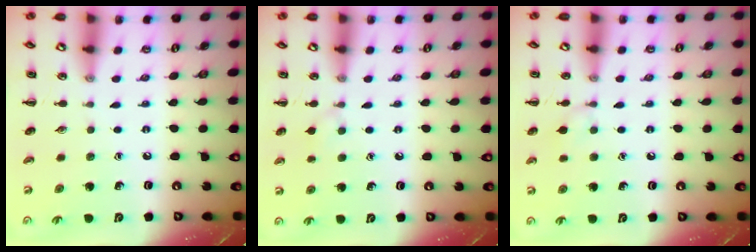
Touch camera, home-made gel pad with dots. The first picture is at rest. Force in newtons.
{"total": 5.7, "press": 5.4, "slide": 1.8}
{"total": 6.2, "press": 5.8, "slide": 2.2}